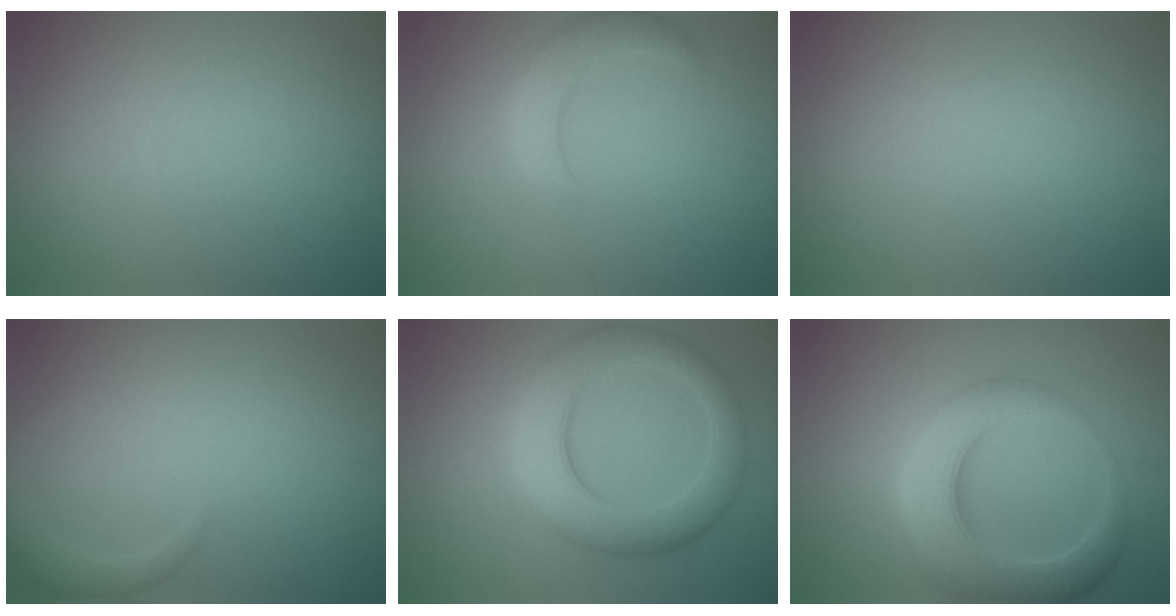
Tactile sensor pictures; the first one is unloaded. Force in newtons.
{"total": 3.4, "press": 3.4, "slide": 0.2}
{"total": 0.0}
{"total": 2.5, "press": 2.5, "slide": 0.3}
{"total": 6.8, "press": 6.8, "slide": 0.2}
{"total": 8.0, "press": 8.0, "slide": 0.3}